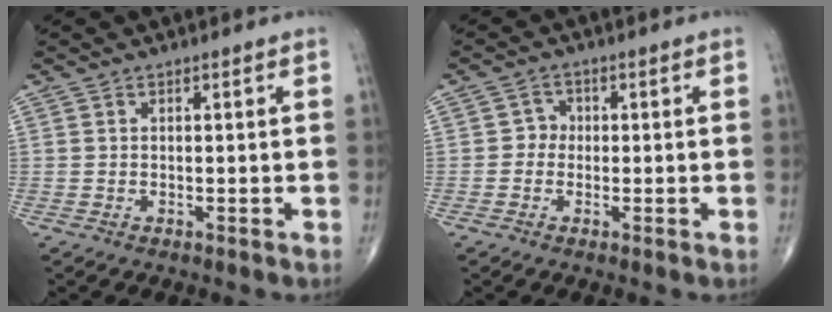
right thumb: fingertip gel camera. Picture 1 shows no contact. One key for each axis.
{"total": 2.3, "fx": -0.3, "fy": 2.2, "fz": 0.8, "tx": 0.006, "ty": 0.010, "tz": -0.014}